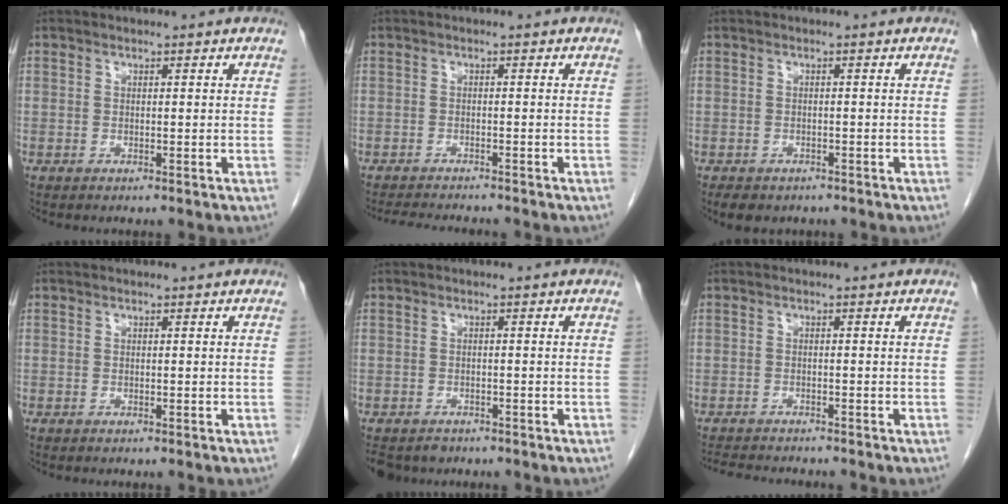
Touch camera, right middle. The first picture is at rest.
{"total": 6.0, "force": [-5.6, 0.4, 2.0], "torque": [-0.031, -0.014, -0.085]}
{"total": 4.4, "force": [-3.4, 2.3, 1.6], "torque": [-0.024, -0.002, -0.040]}
{"total": 0.0}
{"total": 5.7, "force": [-4.3, 3.6, 1.3], "torque": [-0.021, -0.006, -0.062]}
{"total": 6.0, "force": [-5.6, 0.7, 1.9], "torque": [-0.031, -0.013, -0.086]}